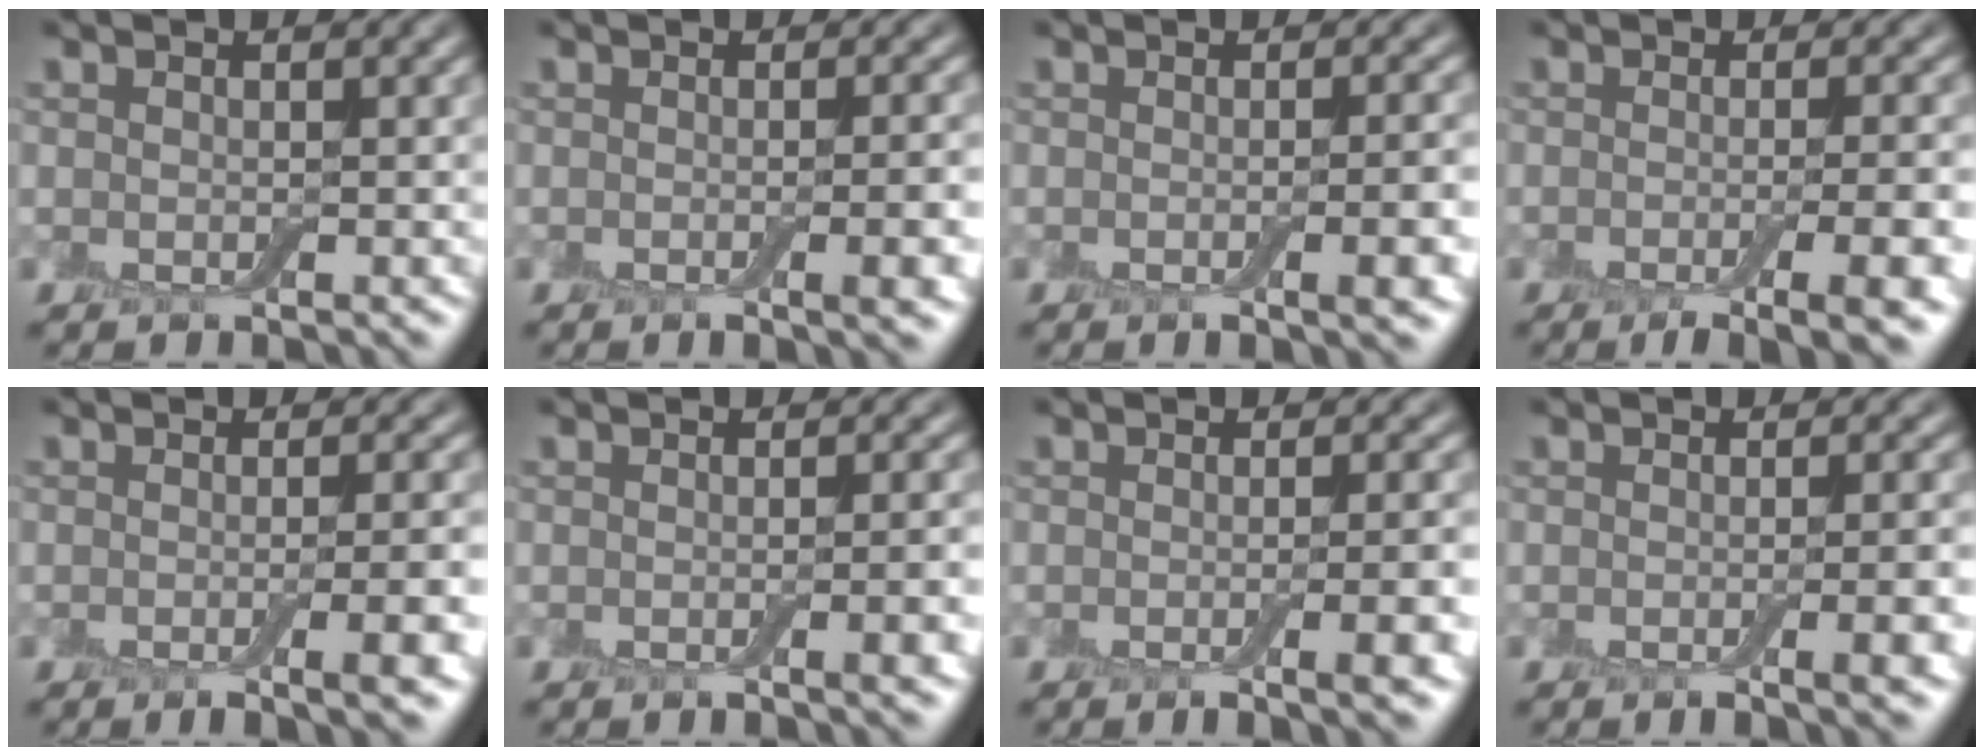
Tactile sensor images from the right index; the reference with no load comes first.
{"total": 4.5, "force": [-1.2, 1.4, 4.1], "torque": [-0.045, -0.007, -0.013]}
{"total": 4.6, "force": [-1.2, 1.4, 4.2], "torque": [-0.047, -0.005, -0.014]}
{"total": 8.0, "force": [-3.9, 2.4, 6.5], "torque": [-0.071, -0.012, -0.051]}
{"total": 6.1, "force": [-2.0, 1.9, 5.4], "torque": [-0.060, -0.007, -0.023]}
{"total": 3.7, "force": [-0.9, 1.0, 3.4], "torque": [-0.037, -0.002, -0.012]}
{"total": 5.6, "force": [-1.7, 1.8, 5.0], "torque": [-0.056, -0.006, -0.017]}
{"total": 5.1, "force": [-1.4, 1.6, 4.6], "torque": [-0.051, -0.007, -0.015]}